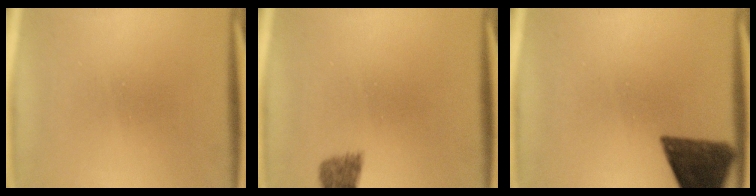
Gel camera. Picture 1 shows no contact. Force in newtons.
{"total": 1.9}
{"total": 10.6}